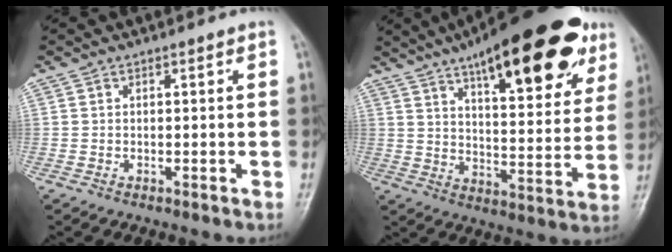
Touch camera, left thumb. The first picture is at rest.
{"total": 26.8, "force": [15.5, 9.0, 19.9], "torque": [-0.254, -0.028, 0.227]}